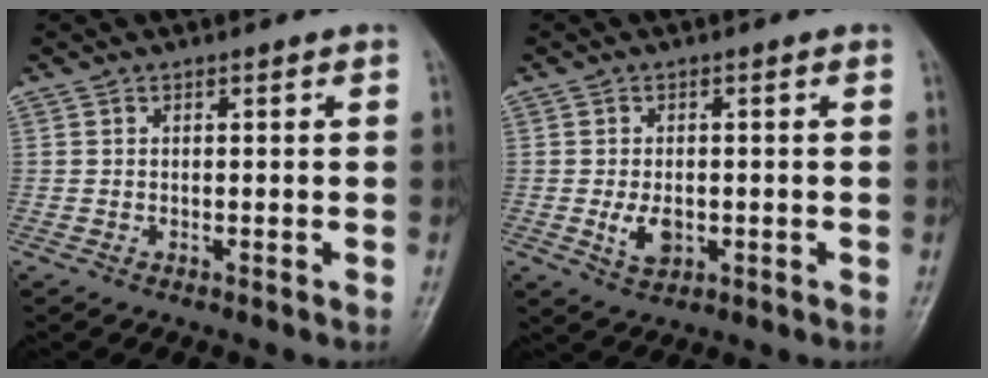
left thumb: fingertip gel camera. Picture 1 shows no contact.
{"total": 4.1, "force": [-0.7, 2.5, 3.1], "torque": [-0.051, -0.005, -0.006]}